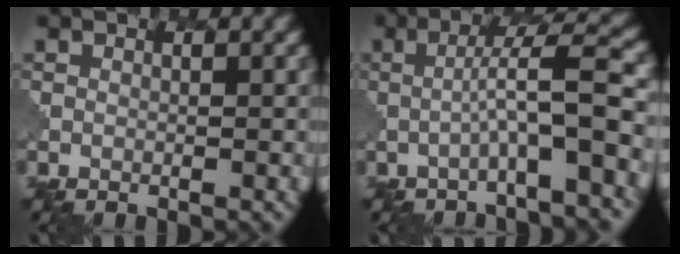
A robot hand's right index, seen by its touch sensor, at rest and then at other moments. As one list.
[{"total": 5.9, "force": [-1.1, 0.6, 5.7], "torque": [-0.085, 0.025, -0.029]}]